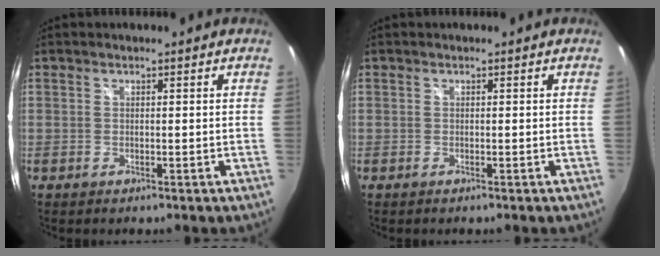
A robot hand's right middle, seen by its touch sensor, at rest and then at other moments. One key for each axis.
{"total": 0.0}